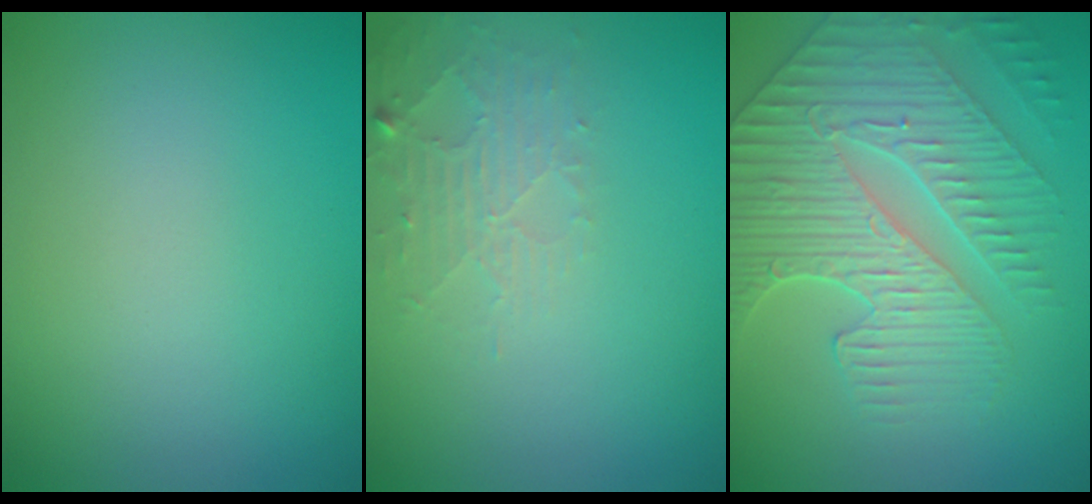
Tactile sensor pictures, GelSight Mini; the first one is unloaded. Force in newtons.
{"total": 2.2, "press": 2.2, "slide": 0.5}
{"total": 5.6, "press": 5.2, "slide": 2.2}